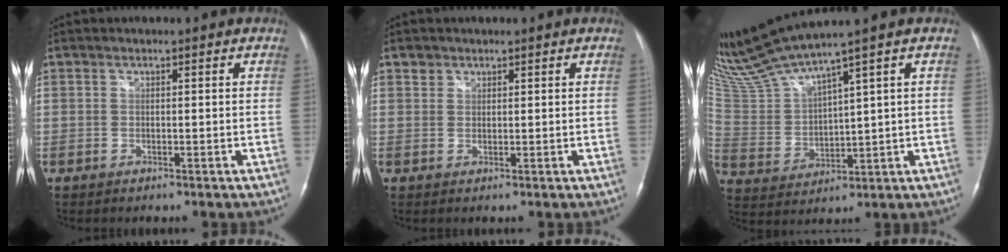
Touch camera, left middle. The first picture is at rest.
{"total": 1.4, "force": [0.9, 1.0, 0.0], "torque": [0.008, 0.004, 0.010]}
{"total": 10.2, "force": [9.0, -1.6, 4.7], "torque": [-0.109, -0.004, 0.192]}